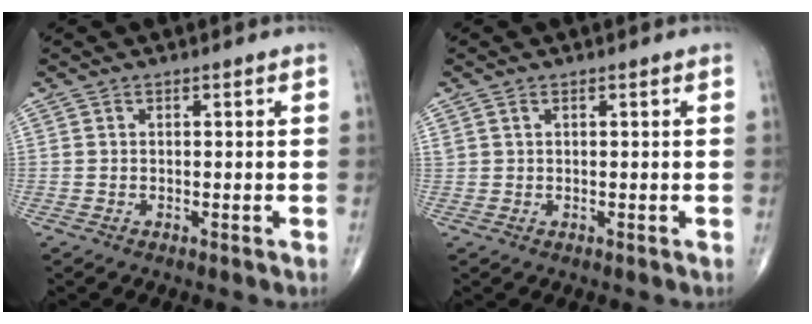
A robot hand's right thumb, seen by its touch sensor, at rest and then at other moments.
{"total": 0.6, "force": [0.3, 0.4, 0.4], "torque": [-0.007, 0.006, 0.006]}